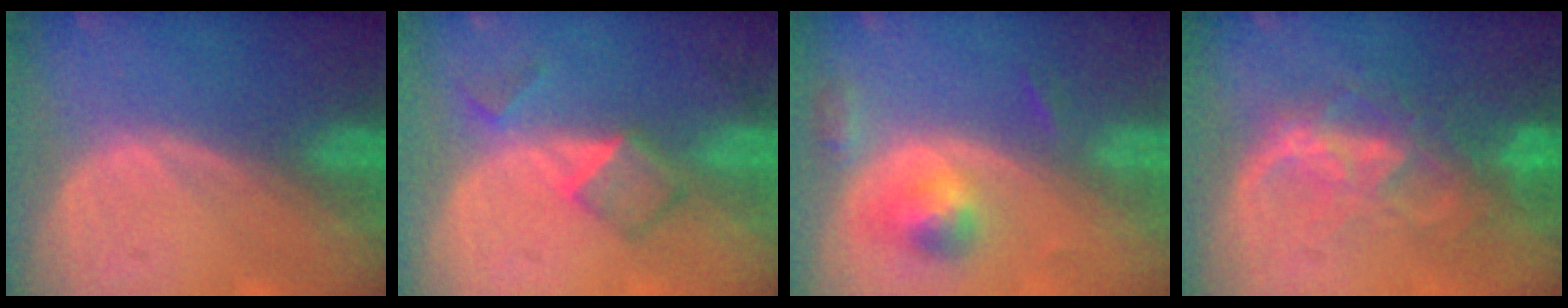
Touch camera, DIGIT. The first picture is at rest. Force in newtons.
{"total": 5.3, "press": 4.7, "slide": 2.5}
{"total": 5.2, "press": 4.8, "slide": 2.1}
{"total": 8.8, "press": 7.6, "slide": 4.4}